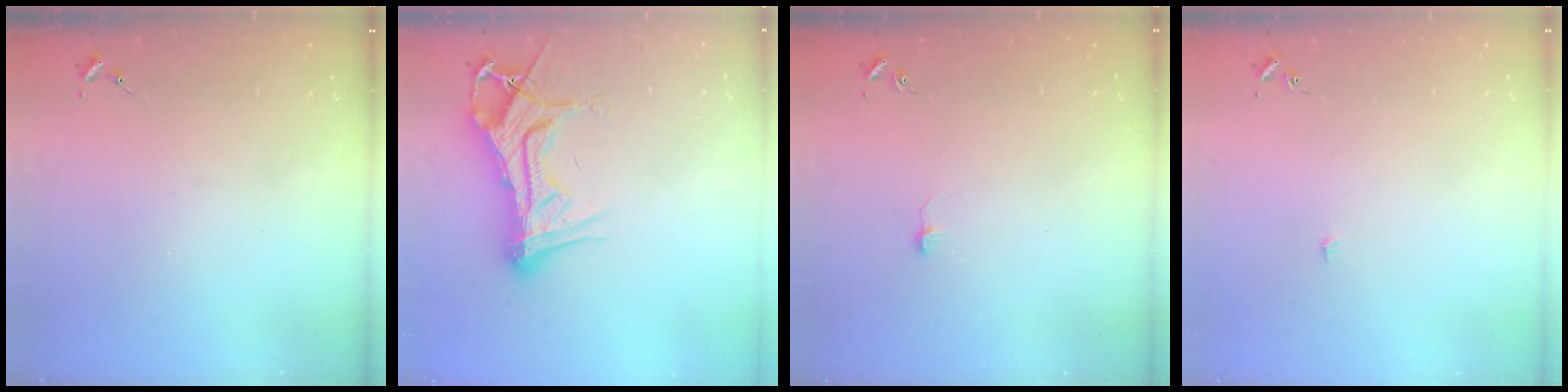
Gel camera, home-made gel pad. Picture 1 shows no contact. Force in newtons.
{"total": 16.8, "press": 16.8, "slide": 1.4}
{"total": 4.2, "press": 4.2, "slide": 0.5}
{"total": 2.3, "press": 2.3, "slide": 0.1}